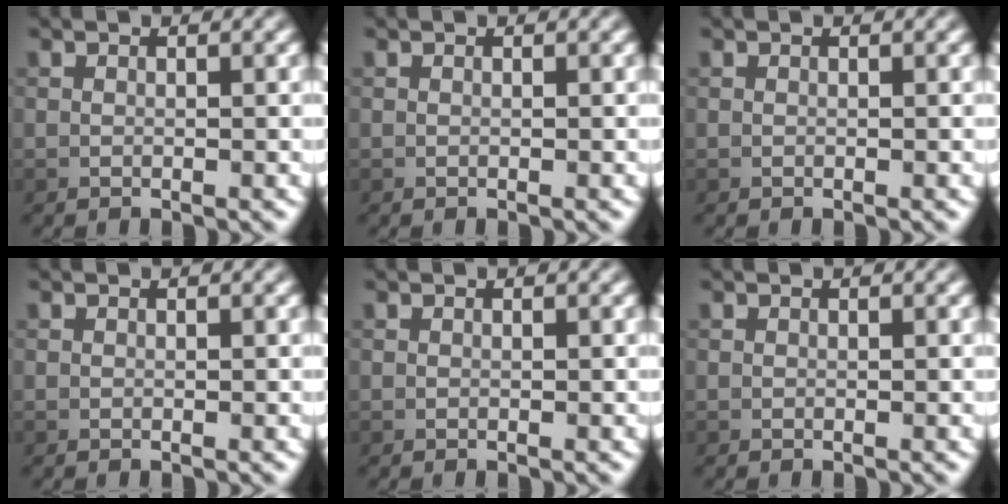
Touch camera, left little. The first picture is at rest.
{"total": 0.0}
{"total": 0.0}
{"total": 0.0}
{"total": 0.0}
{"total": 0.0}